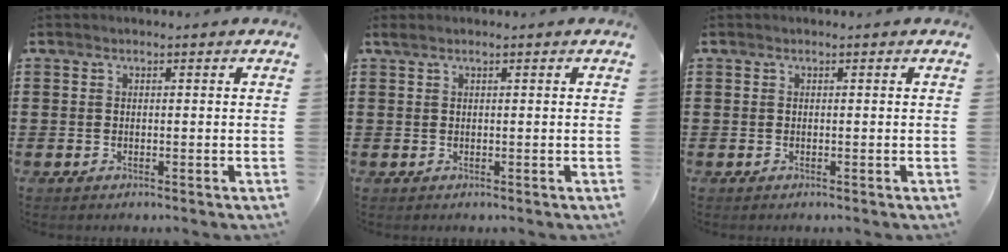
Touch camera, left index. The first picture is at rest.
{"total": 0.6, "force": [0.3, 0.1, 0.6], "torque": [-0.011, 0.001, 0.006]}
{"total": 0.0}